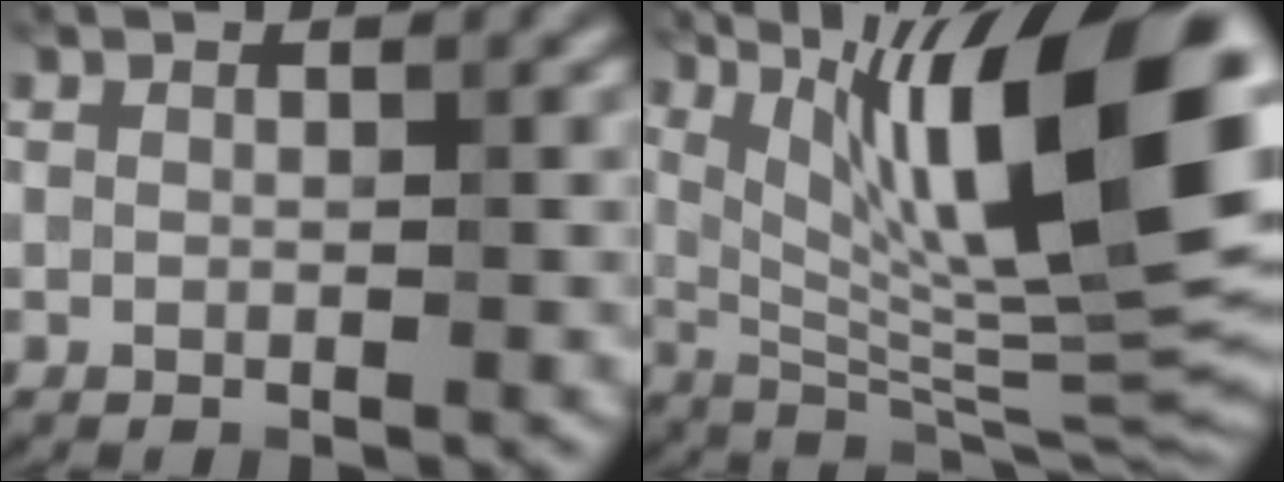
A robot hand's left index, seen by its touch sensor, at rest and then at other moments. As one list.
[{"total": 16.7, "force": [5.8, 4.8, 14.9], "torque": [-0.229, 0.001, 0.101]}]